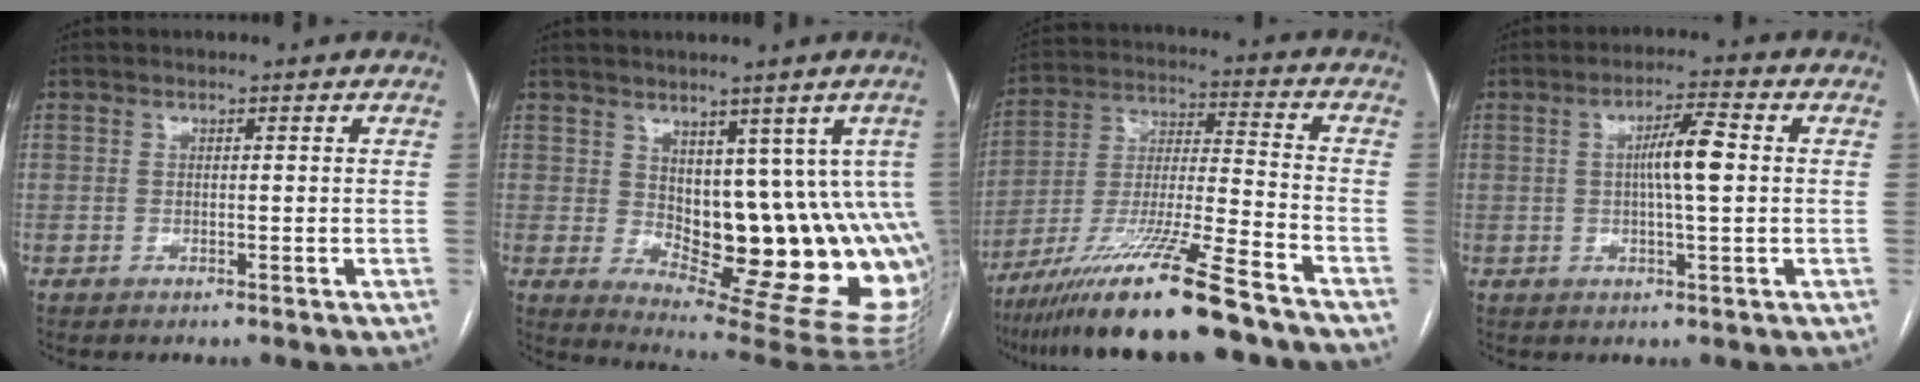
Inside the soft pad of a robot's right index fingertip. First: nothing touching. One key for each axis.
{"total": 14.0, "fx": 2.0, "fy": 6.4, "fz": 12.2, "tx": -0.142, "ty": -0.005, "tz": 0.043}
{"total": 18.0, "fx": -13.8, "fy": -0.4, "fz": 11.6, "tx": -0.230, "ty": -0.033, "tz": -0.246}
{"total": 6.1, "fx": 0.6, "fy": 0.5, "fz": 6.1, "tx": -0.108, "ty": 0.009, "tz": 0.006}